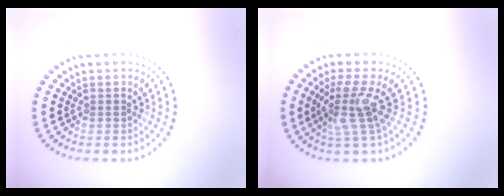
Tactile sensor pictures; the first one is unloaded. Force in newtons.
{"total": 3.5, "press": 2.6, "slide": 2.3}